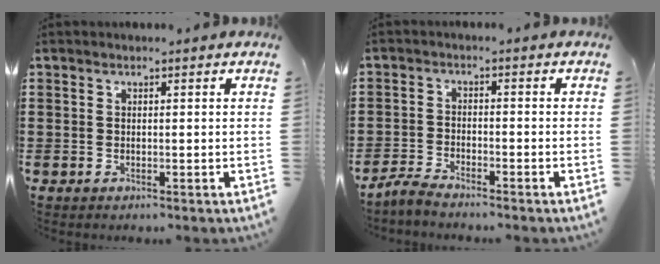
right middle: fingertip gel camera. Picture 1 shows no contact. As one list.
[{"total": 2.6, "force": [-2.5, 0.1, 0.9], "torque": [-0.032, -0.001, -0.054]}]